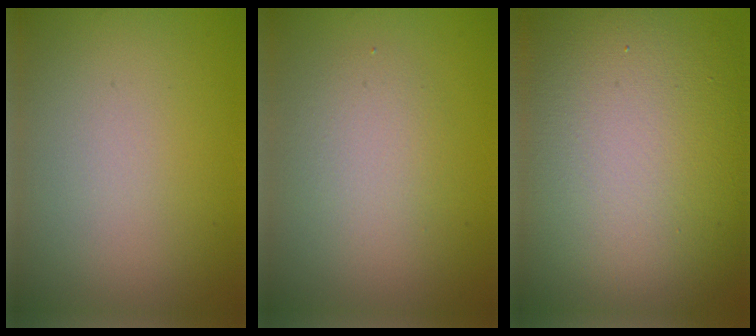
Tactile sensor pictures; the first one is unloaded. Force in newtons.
{"total": 2.4, "press": 2.4, "slide": 0.3}
{"total": 18.0, "press": 18.0, "slide": 1.1}